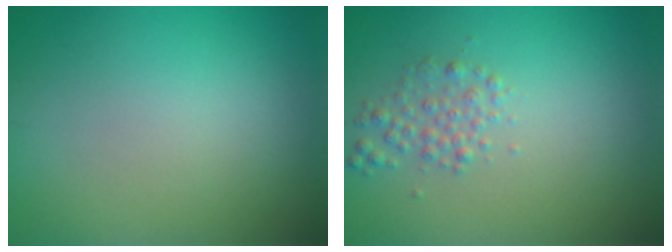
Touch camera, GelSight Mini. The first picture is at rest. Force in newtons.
{"total": 1.7, "press": 1.7, "slide": 0.0}